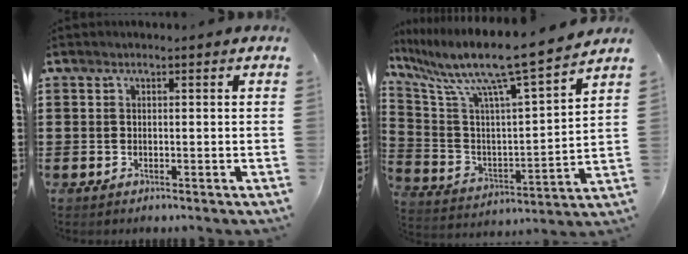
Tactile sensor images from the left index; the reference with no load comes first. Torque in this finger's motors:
{"motor_torque": [1.47, -0.67, 0.40, 0.21]}